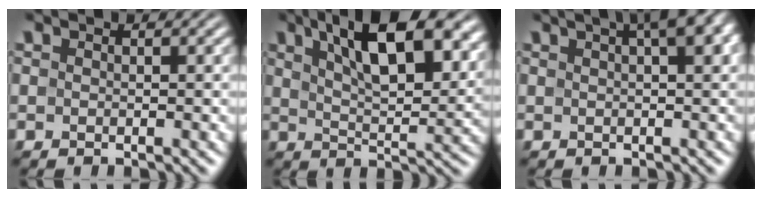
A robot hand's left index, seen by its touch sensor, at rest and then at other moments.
{"total": 11.8, "force": [5.9, 4.8, 9.0], "torque": [-0.128, 0.012, 0.091]}
{"total": 5.2, "force": [2.4, 1.5, 4.4], "torque": [-0.042, 0.024, 0.027]}